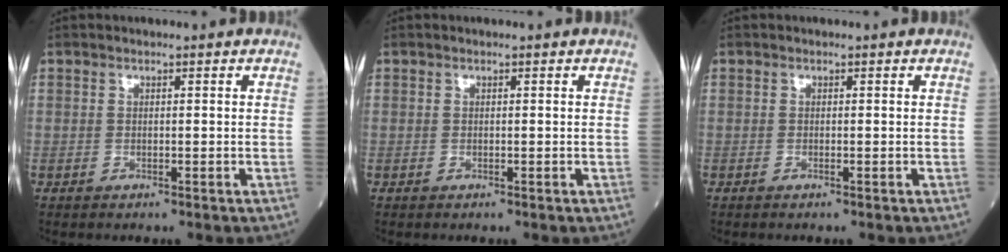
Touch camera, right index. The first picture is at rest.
{"total": 0.0}
{"total": 0.0}